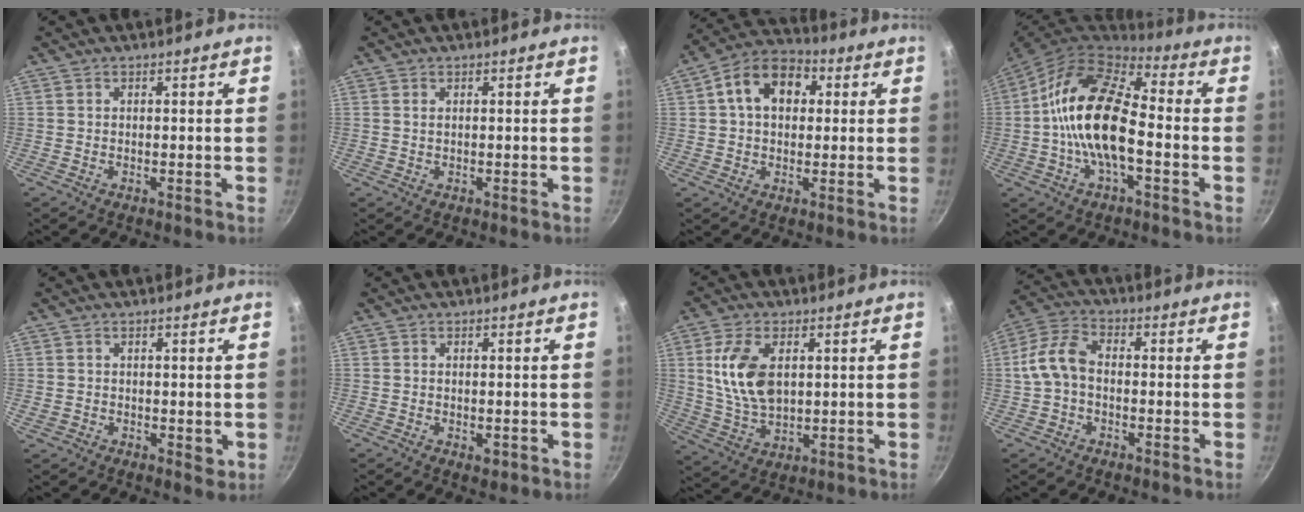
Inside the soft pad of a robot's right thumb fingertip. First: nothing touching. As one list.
[{"total": 0.7, "force": [0.3, 0.4, 0.5], "torque": [-0.010, 0.001, 0.005]}, {"total": 12.1, "force": [2.8, 8.6, 8.0], "torque": [-0.102, 0.021, 0.026]}, {"total": 18.0, "force": [-2.0, 8.9, 15.6], "torque": [-0.269, 0.040, -0.056]}, {"total": 2.8, "force": [0.1, 2.2, 1.7], "torque": [-0.023, -0.003, 0.003]}, {"total": 1.7, "force": [-0.3, 1.1, 1.2], "torque": [-0.016, -0.004, -0.004]}, {"total": 11.8, "force": [2.6, 6.9, 9.2], "torque": [-0.167, -0.016, 0.057]}, {"total": 8.0, "force": [-0.8, 5.3, 5.9], "torque": [-0.112, 0.031, -0.028]}]